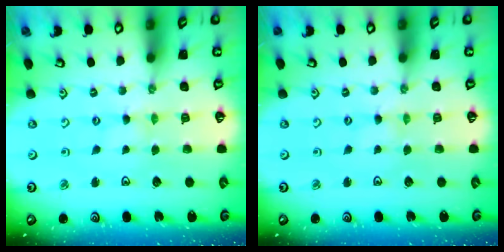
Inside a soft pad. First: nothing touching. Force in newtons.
{"total": 0.7, "press": 0.7, "slide": 0.1}